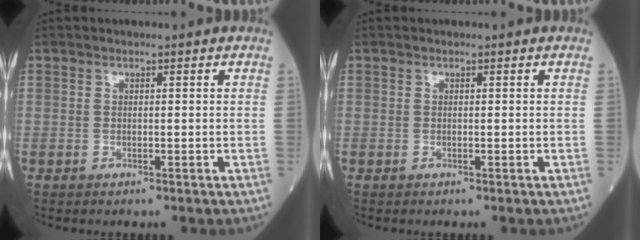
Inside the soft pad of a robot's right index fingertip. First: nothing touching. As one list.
[{"total": 0.0}]